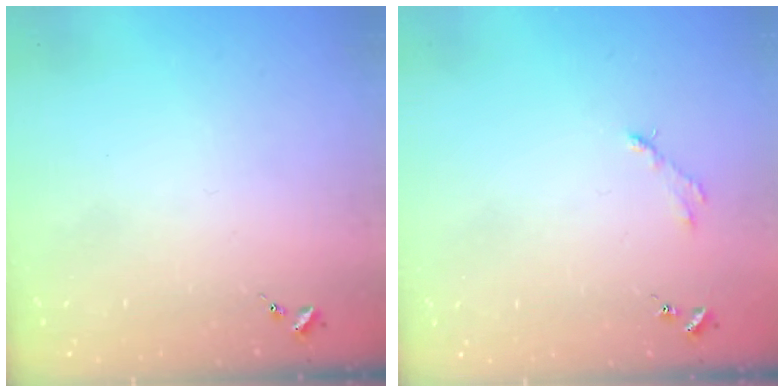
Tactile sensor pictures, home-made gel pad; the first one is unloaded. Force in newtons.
{"total": 2.8, "press": 2.8, "slide": 0.4}